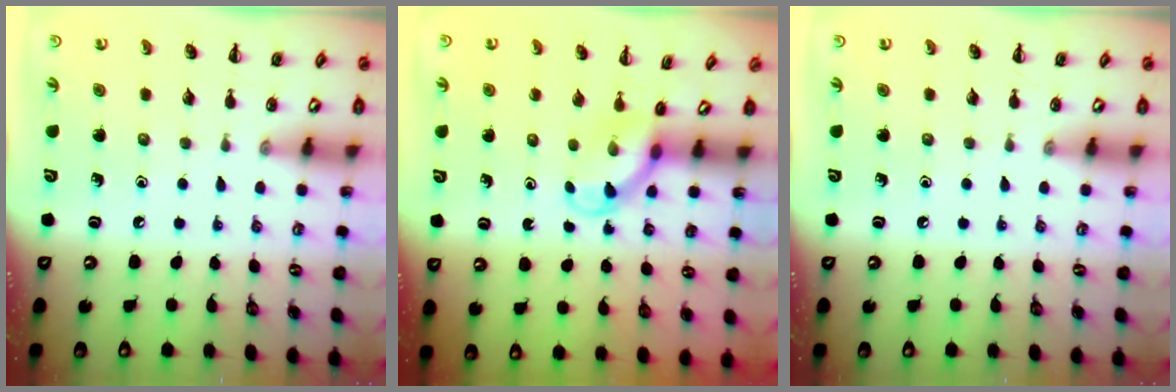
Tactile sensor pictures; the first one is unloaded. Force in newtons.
{"total": 3.5, "press": 3.3, "slide": 1.4}
{"total": 0.0}